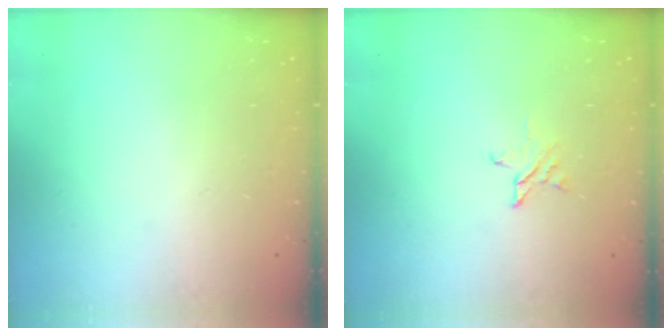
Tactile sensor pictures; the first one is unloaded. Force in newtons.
{"total": 3.0, "press": 3.0, "slide": 0.3}